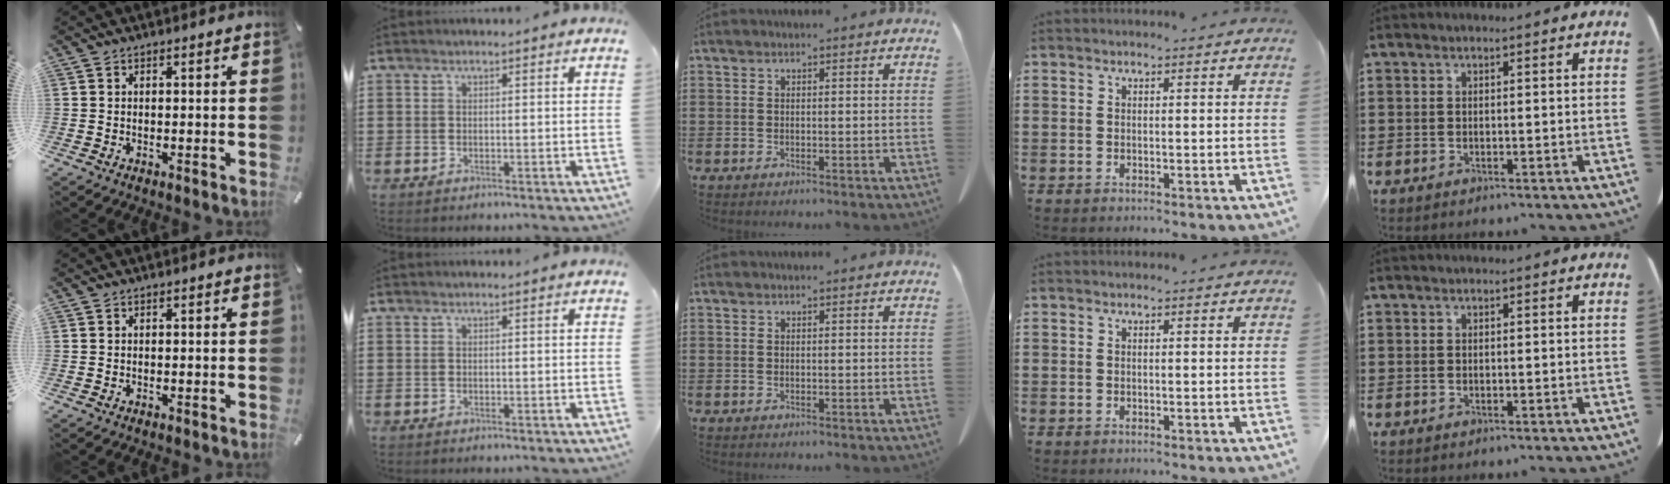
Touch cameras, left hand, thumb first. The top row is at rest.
{}